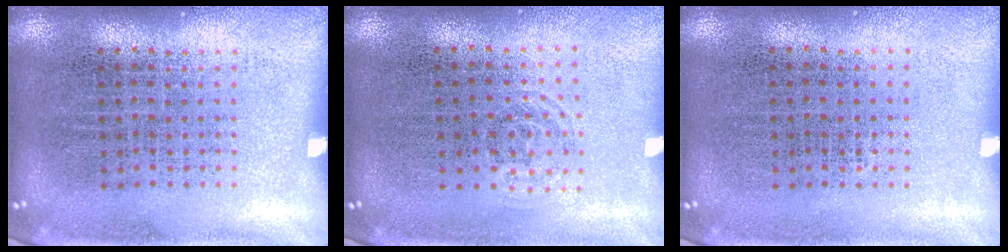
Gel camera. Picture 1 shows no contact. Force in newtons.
{"total": 0.7, "press": 0.5, "slide": 0.5}
{"total": 0.0}